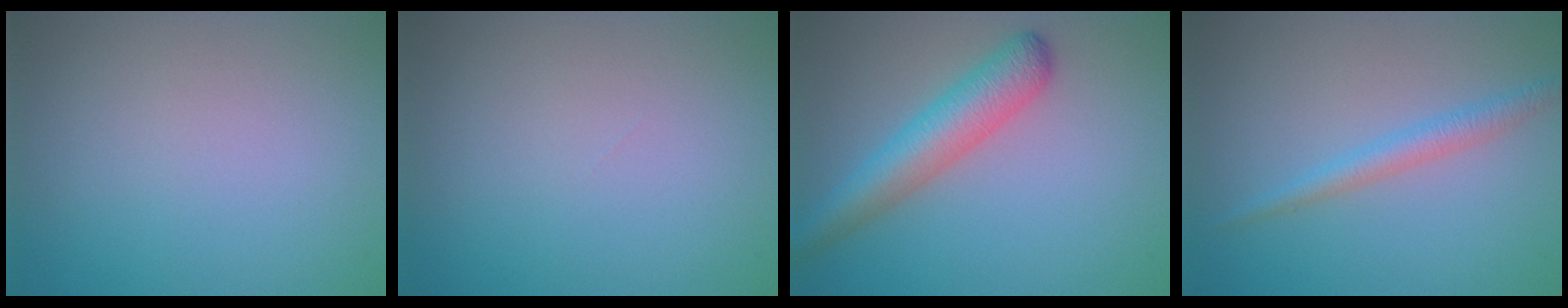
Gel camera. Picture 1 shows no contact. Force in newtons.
{"total": 0.0}
{"total": 4.8, "press": 4.8, "slide": 0.2}
{"total": 2.0, "press": 2.0, "slide": 0.0}